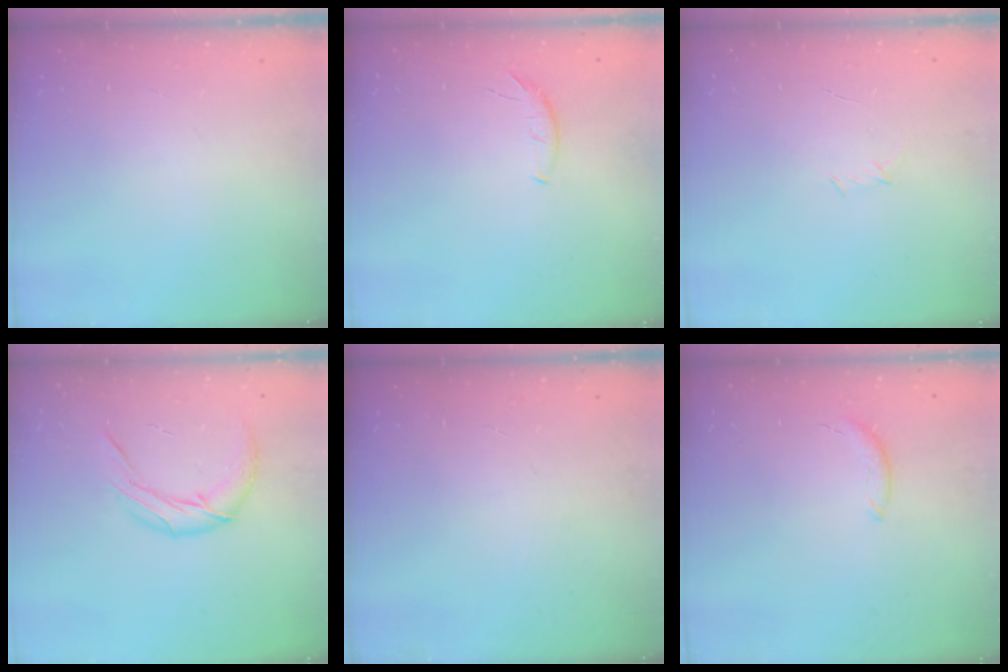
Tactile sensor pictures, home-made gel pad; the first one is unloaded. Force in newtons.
{"total": 5.5, "press": 5.5, "slide": 0.5}
{"total": 3.2, "press": 3.1, "slide": 0.8}
{"total": 11.2, "press": 10.9, "slide": 2.4}
{"total": 0.0}
{"total": 5.8, "press": 5.7, "slide": 0.7}